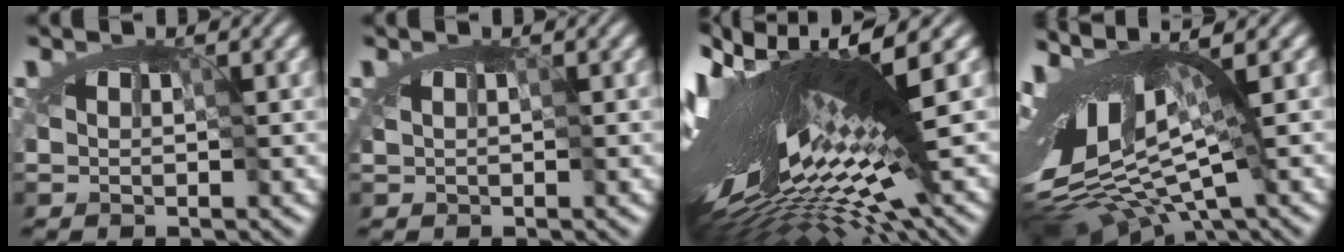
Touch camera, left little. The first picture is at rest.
{"total": 0.0}
{"total": 17.3, "force": [-0.3, 4.9, 16.6], "torque": [-0.297, -0.027, 0.003]}
{"total": 10.8, "force": [-2.1, 4.6, 9.6], "torque": [-0.182, -0.006, -0.024]}